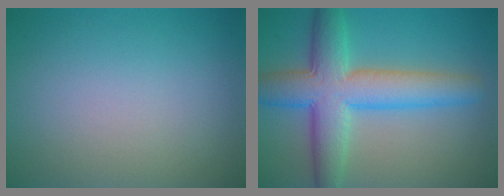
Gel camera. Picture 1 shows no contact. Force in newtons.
{"total": 8.2, "press": 8.2, "slide": 0.3}